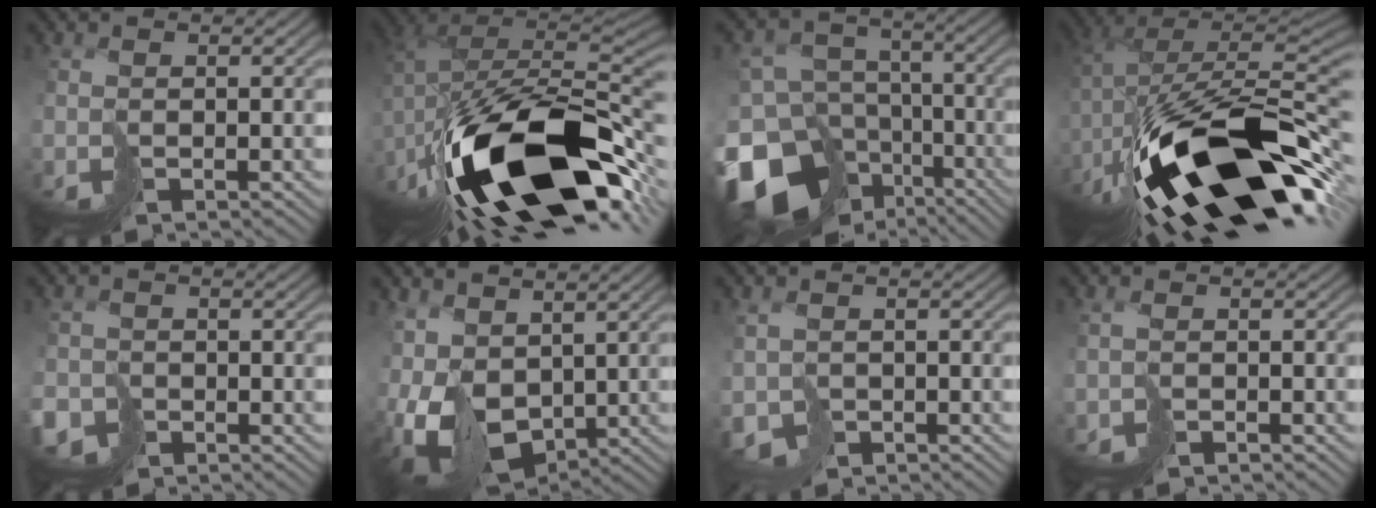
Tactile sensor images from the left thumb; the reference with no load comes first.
{"total": 19.8, "force": [-9.4, 9.6, 14.6], "torque": [-0.279, -0.014, -0.155]}
{"total": 19.5, "force": [-11.2, 13.6, 8.3], "torque": [-0.228, -0.037, -0.158]}
{"total": 20.5, "force": [-9.2, 8.9, 16.0], "torque": [-0.300, -0.016, -0.151]}
{"total": 5.1, "force": [-2.8, 3.7, 2.2], "torque": [-0.054, -0.010, -0.058]}
{"total": 11.6, "force": [1.1, 8.0, 8.4], "torque": [-0.222, -0.018, 0.029]}
{"total": 3.5, "force": [-1.2, 2.8, 1.8], "torque": [-0.048, -0.013, -0.027]}
{"total": 1.6, "force": [-1.0, 0.9, 0.8], "torque": [-0.021, 0.000, -0.025]}